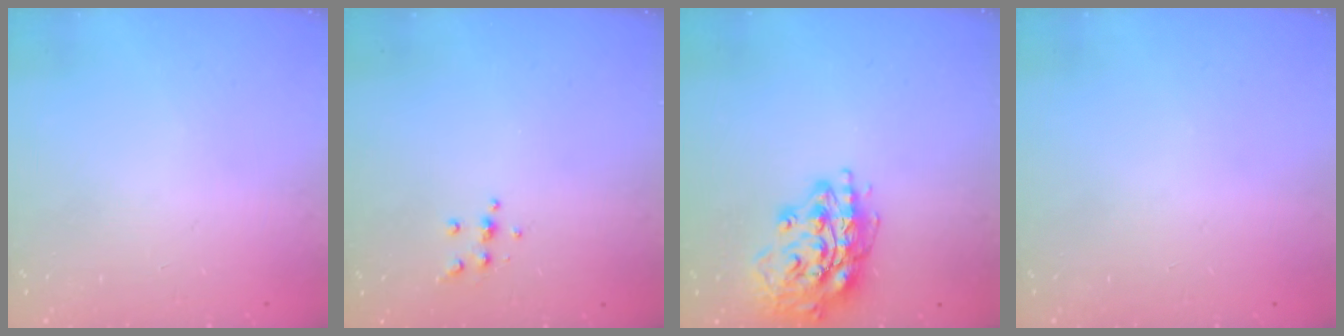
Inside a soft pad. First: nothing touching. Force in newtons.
{"total": 4.2, "press": 4.2, "slide": 0.4}
{"total": 15.6, "press": 15.6, "slide": 1.3}
{"total": 0.0}